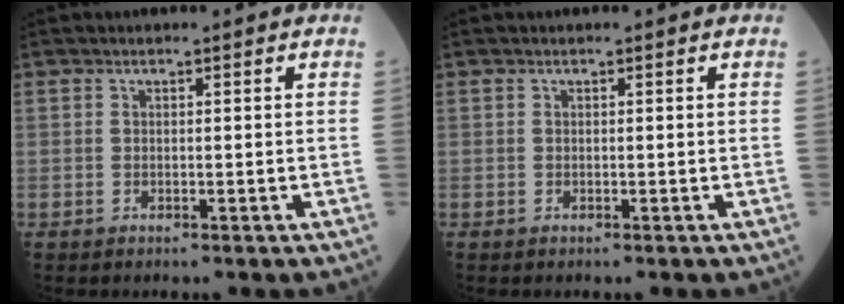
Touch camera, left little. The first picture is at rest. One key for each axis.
{"total": 0.0}